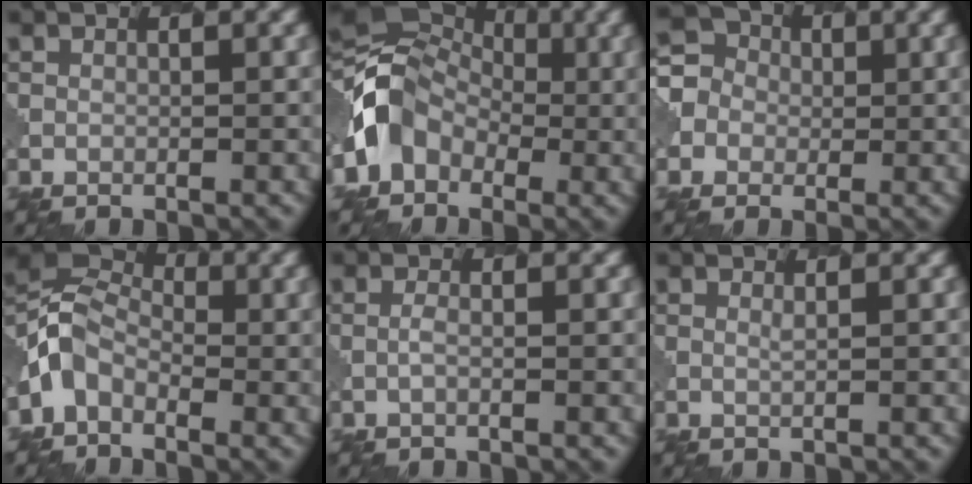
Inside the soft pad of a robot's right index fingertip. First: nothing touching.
{"total": 7.0, "force": [-1.4, 5.8, 3.7], "torque": [-0.062, 0.009, -0.046]}
{"total": 4.5, "force": [-0.4, 4.3, 1.1], "torque": [-0.015, 0.016, -0.023]}
{"total": 4.5, "force": [-1.9, 3.2, 2.5], "torque": [-0.052, 0.008, -0.053]}
{"total": 0.8, "force": [-0.2, 0.2, 0.7], "torque": [-0.013, 0.003, -0.006]}
{"total": 0.8, "force": [0.6, 0.2, 0.5], "torque": [-0.008, -0.003, 0.010]}